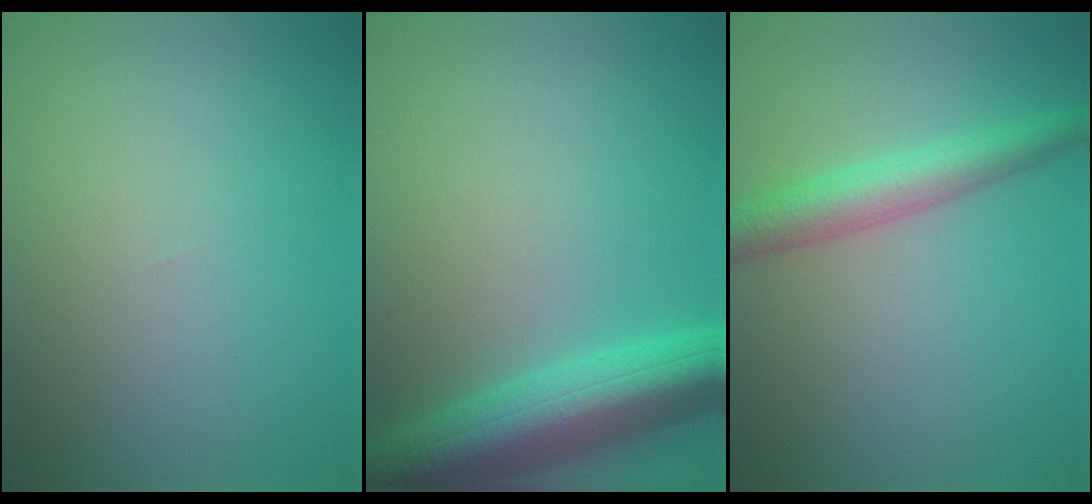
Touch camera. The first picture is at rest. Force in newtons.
{"total": 8.0, "press": 8.0, "slide": 0.3}
{"total": 3.9, "press": 3.9, "slide": 0.2}